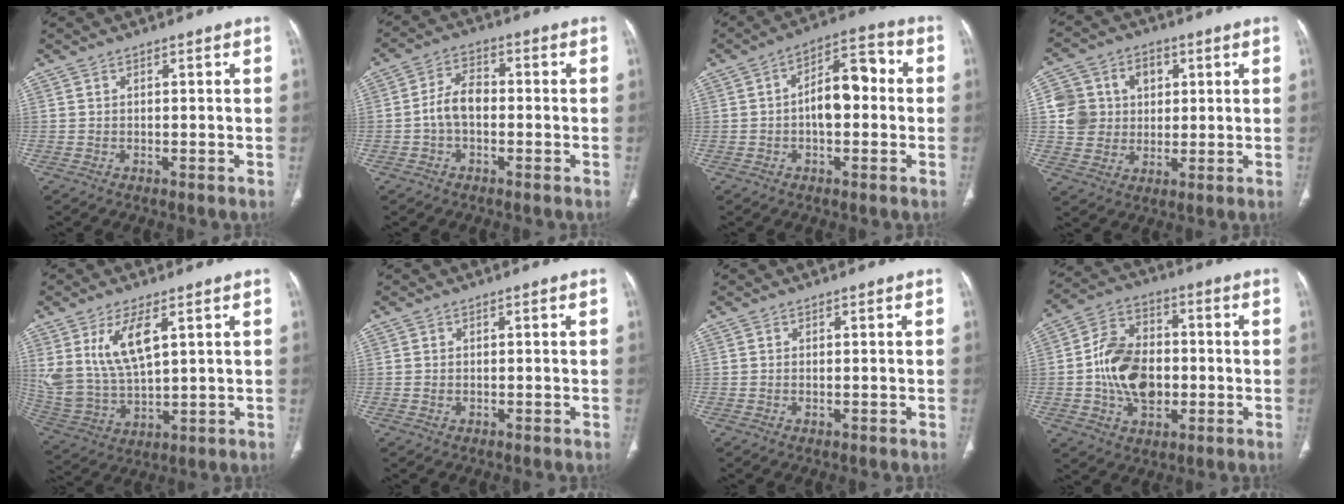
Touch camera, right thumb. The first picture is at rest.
{"total": 5.7, "force": [-1.0, 3.5, 4.3], "torque": [-0.075, 0.022, -0.026]}
{"total": 10.0, "force": [-0.1, 5.3, 8.5], "torque": [-0.116, 0.034, -0.011]}
{"total": 11.2, "force": [1.9, 10.1, 4.3], "torque": [-0.049, 0.009, 0.038]}
{"total": 12.7, "force": [5.2, 5.7, 10.1], "torque": [-0.206, -0.023, 0.119]}
{"total": 0.9, "force": [-0.1, 0.7, 0.5], "torque": [-0.012, 0.002, 0.001]}
{"total": 0.0}
{"total": 14.3, "force": [-1.5, 9.9, 10.2], "torque": [-0.161, 0.022, -0.025]}